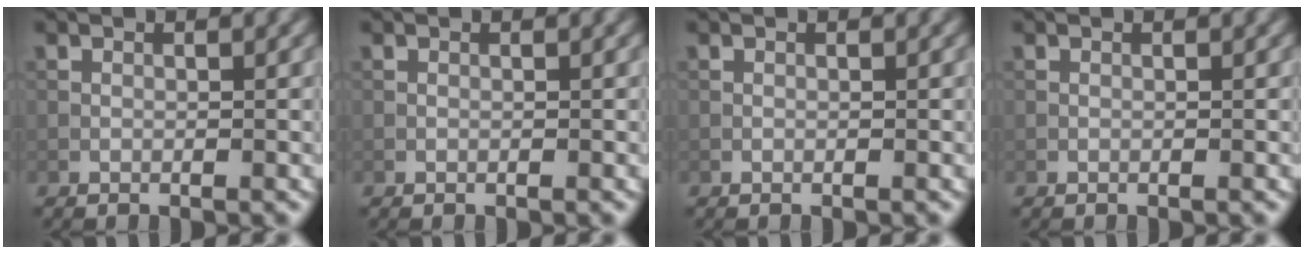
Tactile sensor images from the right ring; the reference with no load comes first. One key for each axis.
{"total": 0.0}
{"total": 0.0}
{"total": 0.0}